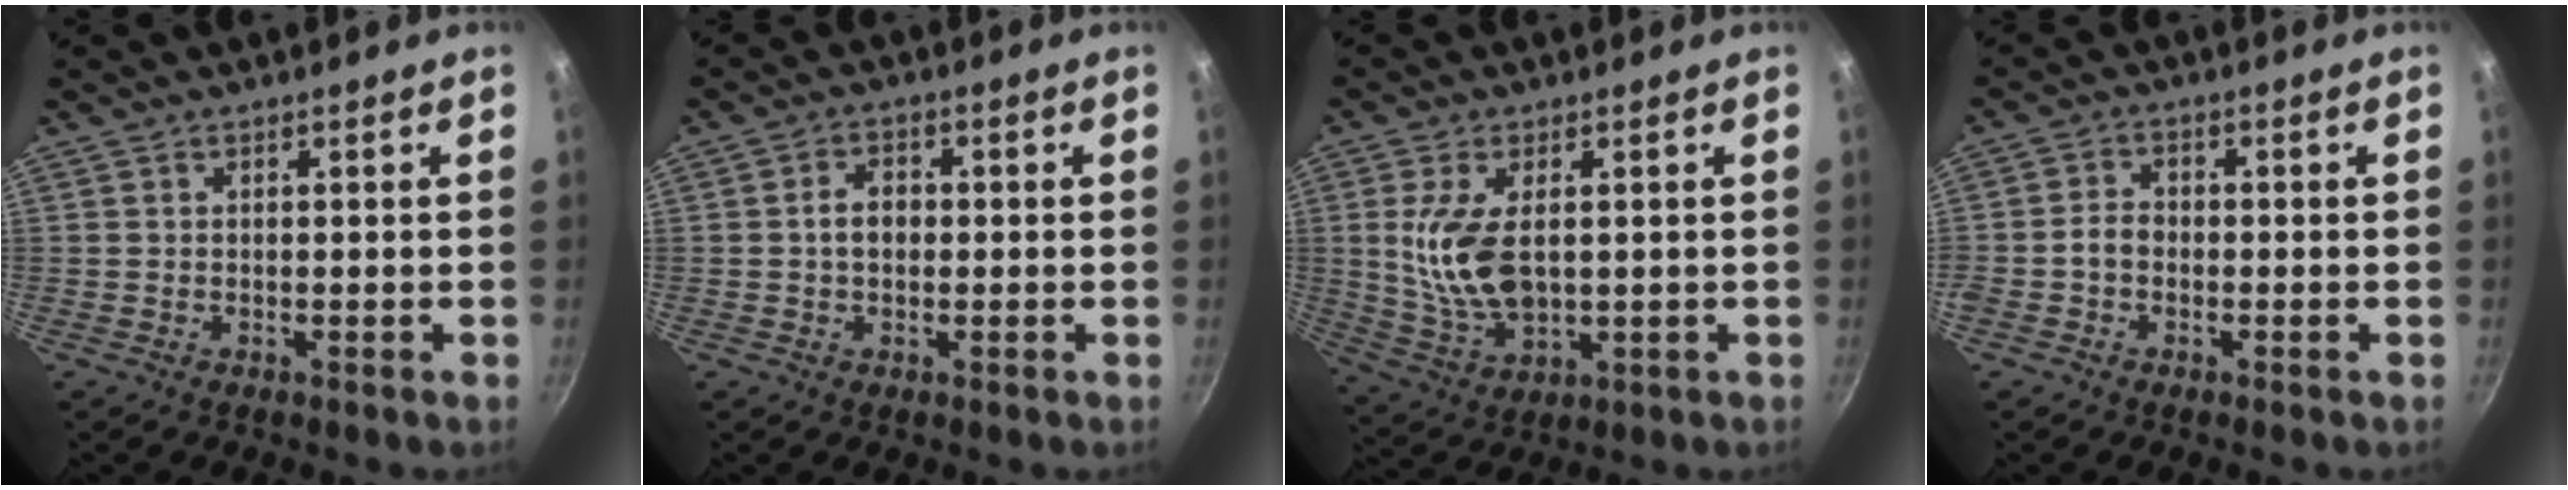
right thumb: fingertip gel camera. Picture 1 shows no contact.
{"total": 3.9, "force": [-0.1, 2.9, 2.6], "torque": [-0.027, 0.014, -0.004]}
{"total": 11.3, "force": [1.4, 6.1, 9.4], "torque": [-0.180, -0.015, 0.036]}
{"total": 3.2, "force": [-1.1, 2.5, 1.7], "torque": [-0.024, 0.019, -0.027]}